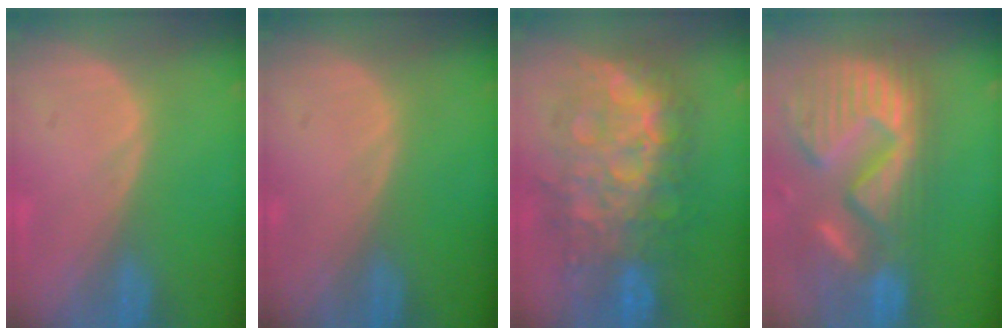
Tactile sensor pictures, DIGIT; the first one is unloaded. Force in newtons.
{"total": 0.0}
{"total": 12.4, "press": 12.3, "slide": 1.2}
{"total": 14.7, "press": 12.3, "slide": 8.1}